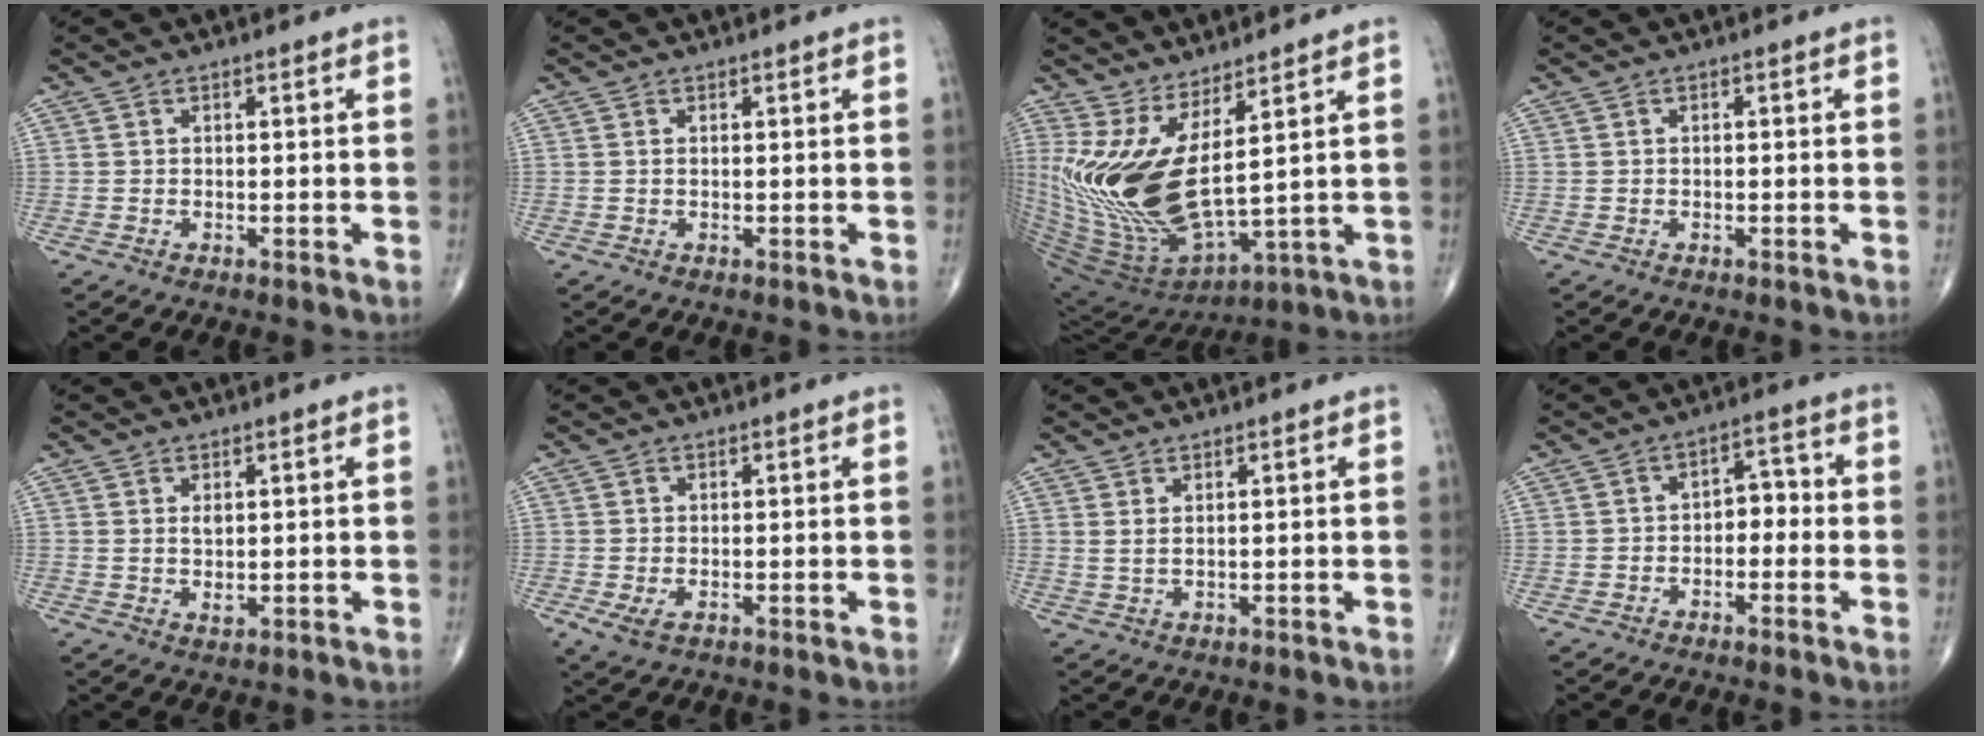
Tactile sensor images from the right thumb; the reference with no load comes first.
{"total": 0.0}
{"total": 18.0, "force": [5.6, 5.6, 16.2], "torque": [-0.338, -0.068, 0.135]}
{"total": 0.0}
{"total": 2.0, "force": [0.7, 1.1, 1.6], "torque": [-0.025, -0.009, 0.015]}
{"total": 2.7, "force": [-0.9, 1.4, 2.1], "torque": [-0.045, -0.006, -0.016]}
{"total": 1.5, "force": [0.8, 0.4, 1.2], "torque": [-0.027, -0.004, 0.020]}
{"total": 4.3, "force": [-1.2, 2.9, 2.9], "torque": [-0.023, 0.026, -0.029]}